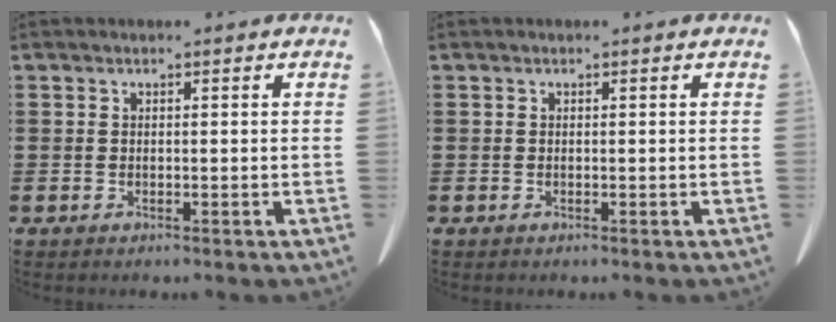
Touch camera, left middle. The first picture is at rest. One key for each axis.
{"total": 0.0}